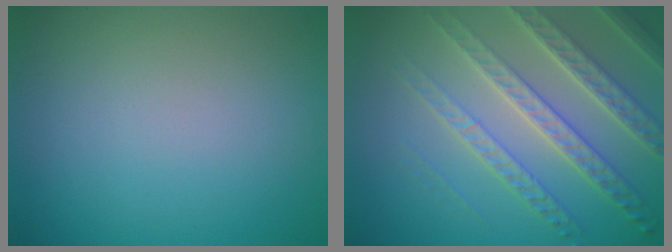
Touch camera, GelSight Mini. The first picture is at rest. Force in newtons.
{"total": 7.3, "press": 5.1, "slide": 5.2}